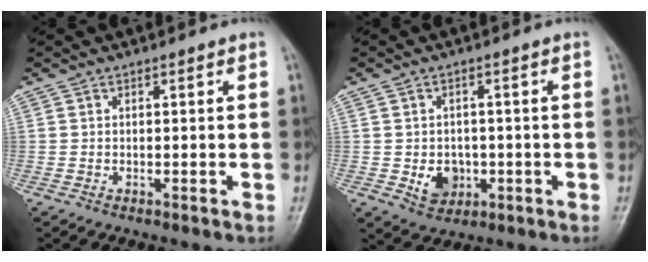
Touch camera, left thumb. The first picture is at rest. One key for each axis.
{"total": 5.3, "fx": -1.1, "fy": 4.4, "fz": 2.8, "tx": -0.021, "ty": 0.004, "tz": -0.007}